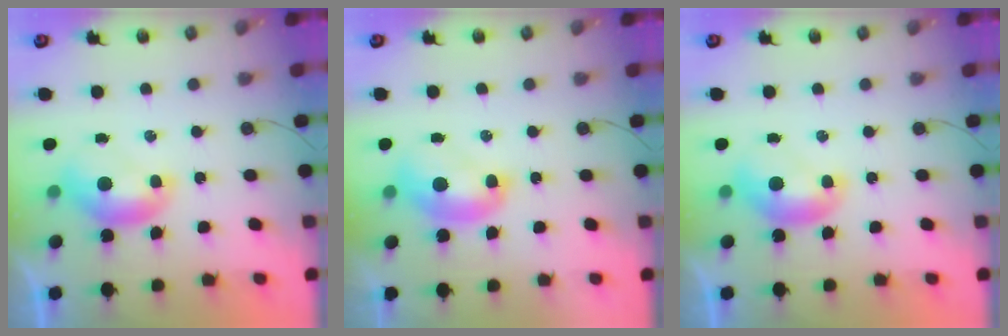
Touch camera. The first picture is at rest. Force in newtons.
{"total": 2.2, "press": 2.2, "slide": 0.1}
{"total": 0.0}